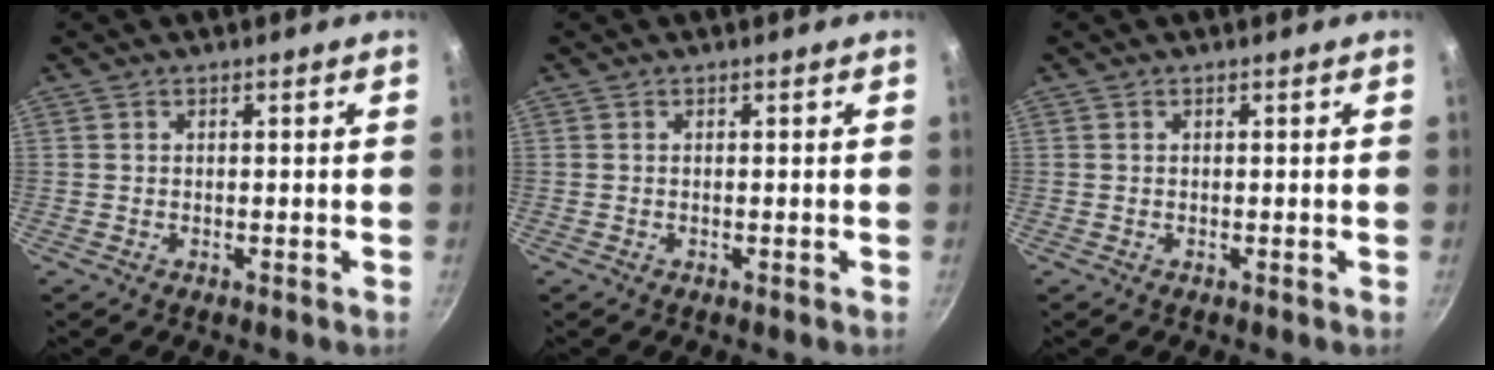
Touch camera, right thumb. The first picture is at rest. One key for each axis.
{"total": 0.0}
{"total": 0.0}